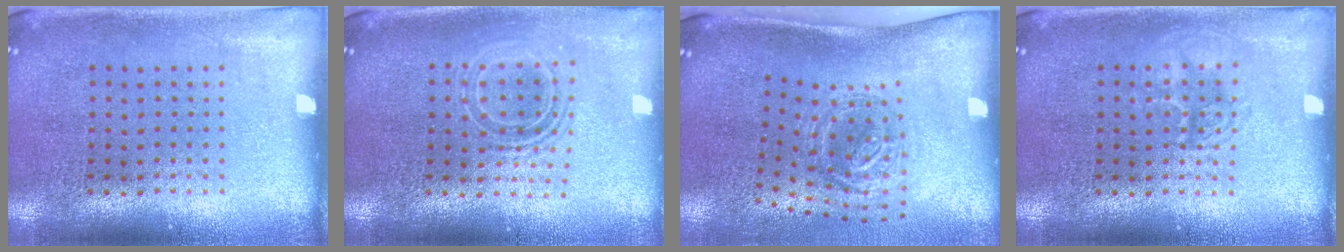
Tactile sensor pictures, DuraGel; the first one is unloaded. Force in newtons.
{"total": 1.7, "press": 1.3, "slide": 1.0}
{"total": 1.9, "press": 1.2, "slide": 1.5}
{"total": 1.9, "press": 1.9, "slide": 0.3}